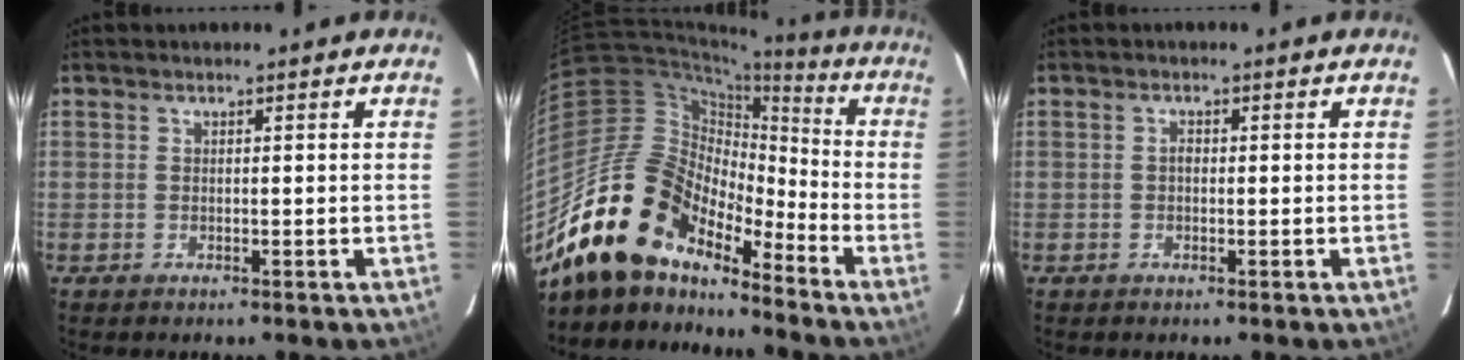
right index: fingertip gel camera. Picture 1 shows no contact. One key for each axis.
{"total": 19.6, "fx": -15.1, "fy": 8.3, "fz": 9.2, "tx": -0.172, "ty": 0.002, "tz": -0.287}
{"total": 0.8, "fx": -0.1, "fy": 0.6, "fz": 0.5, "tx": -0.007, "ty": 0.005, "tz": -0.004}